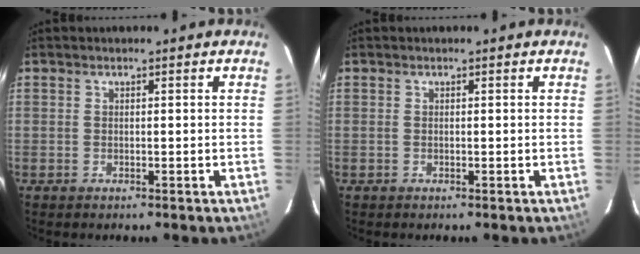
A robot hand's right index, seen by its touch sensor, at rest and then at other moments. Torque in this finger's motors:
{"motor_torque": [-0.06, 0.02, 0.04, 0.01]}